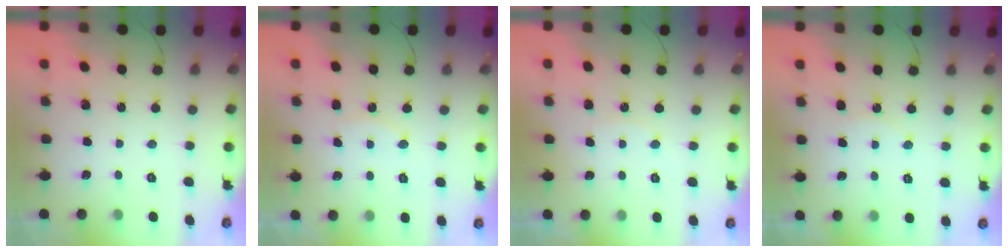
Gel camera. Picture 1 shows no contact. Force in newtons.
{"total": 5.6, "press": 5.6, "slide": 0.2}
{"total": 3.9, "press": 3.9, "slide": 0.4}
{"total": 6.3, "press": 6.3, "slide": 0.4}